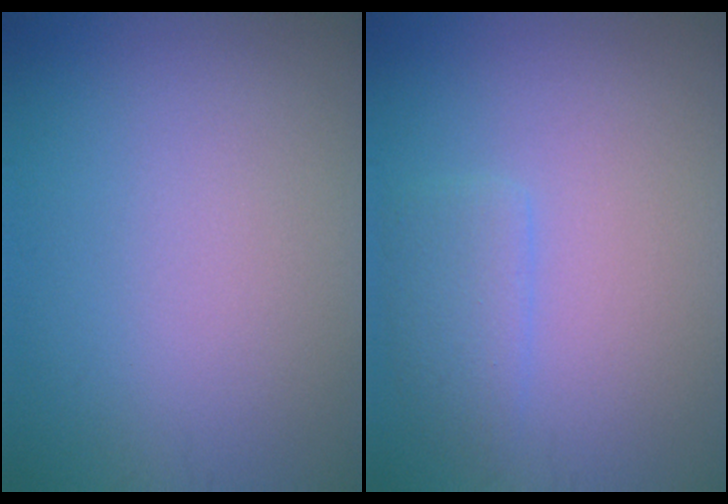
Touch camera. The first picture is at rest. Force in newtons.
{"total": 2.1, "press": 2.1, "slide": 0.2}